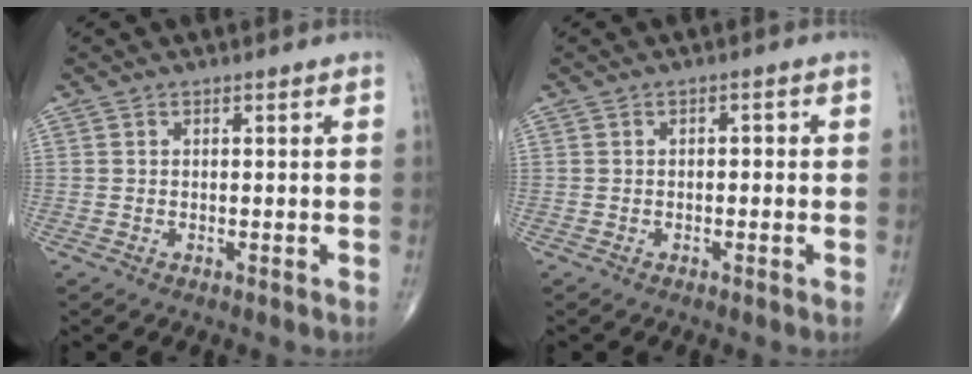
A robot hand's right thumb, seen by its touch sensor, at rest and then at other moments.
{"total": 1.1, "force": [-0.2, 0.7, 0.8], "torque": [0.000, 0.002, -0.008]}